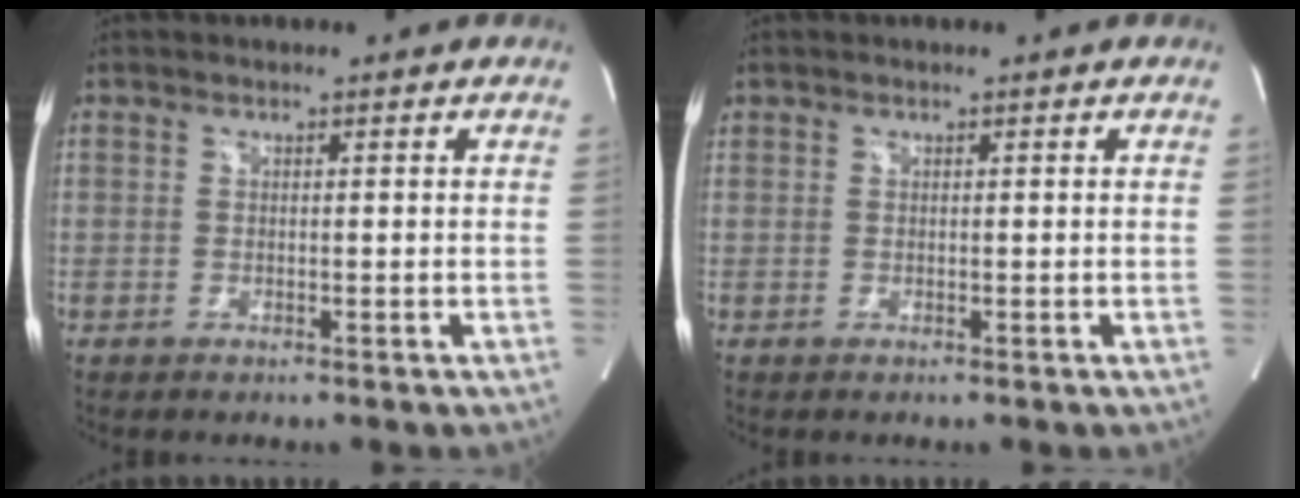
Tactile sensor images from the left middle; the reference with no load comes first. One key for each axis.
{"total": 0.0}